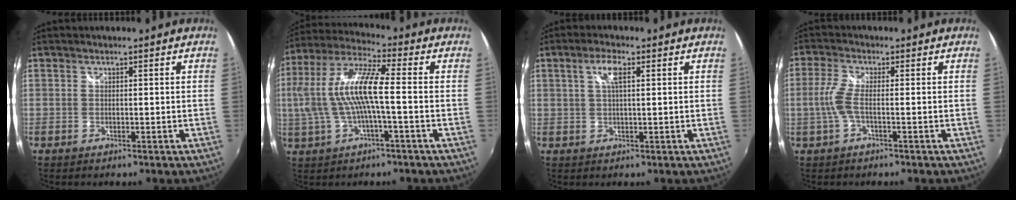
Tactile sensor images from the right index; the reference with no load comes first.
{"total": 12.8, "force": [-0.5, 2.5, 12.5], "torque": [-0.239, 0.007, -0.004]}
{"total": 3.7, "force": [1.2, 1.0, 3.4], "torque": [-0.064, 0.007, 0.022]}
{"total": 4.3, "force": [-1.1, 0.5, 4.1], "torque": [-0.101, -0.002, -0.019]}